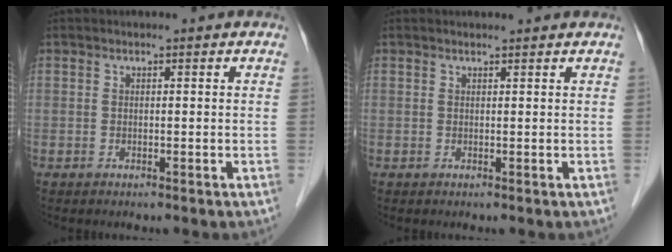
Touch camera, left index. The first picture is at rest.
{"total": 2.0, "force": [2.0, 0.1, 0.4], "torque": [-0.010, 0.008, 0.019]}